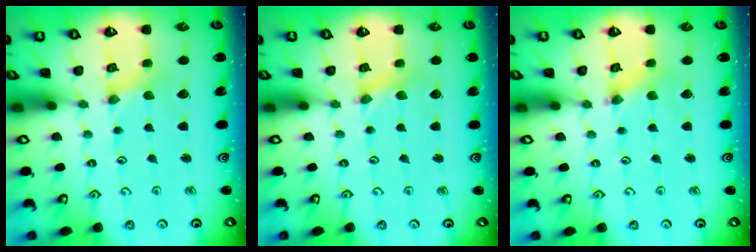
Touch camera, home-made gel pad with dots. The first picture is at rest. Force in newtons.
{"total": 1.9, "press": 1.9, "slide": 0.3}
{"total": 1.2, "press": 1.2, "slide": 0.2}